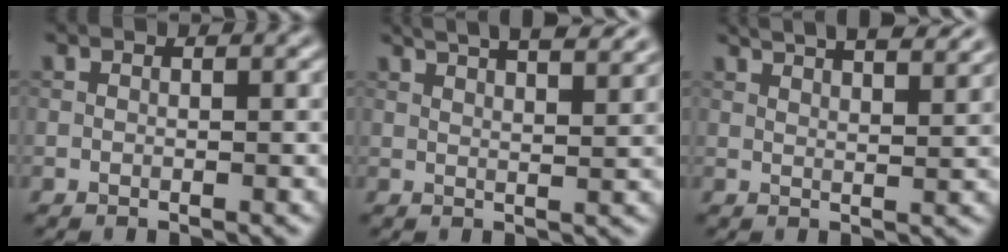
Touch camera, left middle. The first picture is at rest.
{"total": 8.9, "force": [6.4, 3.1, 5.4], "torque": [-0.039, 0.040, 0.053]}
{"total": 8.2, "force": [6.0, 2.7, 4.8], "torque": [-0.031, 0.035, 0.048]}